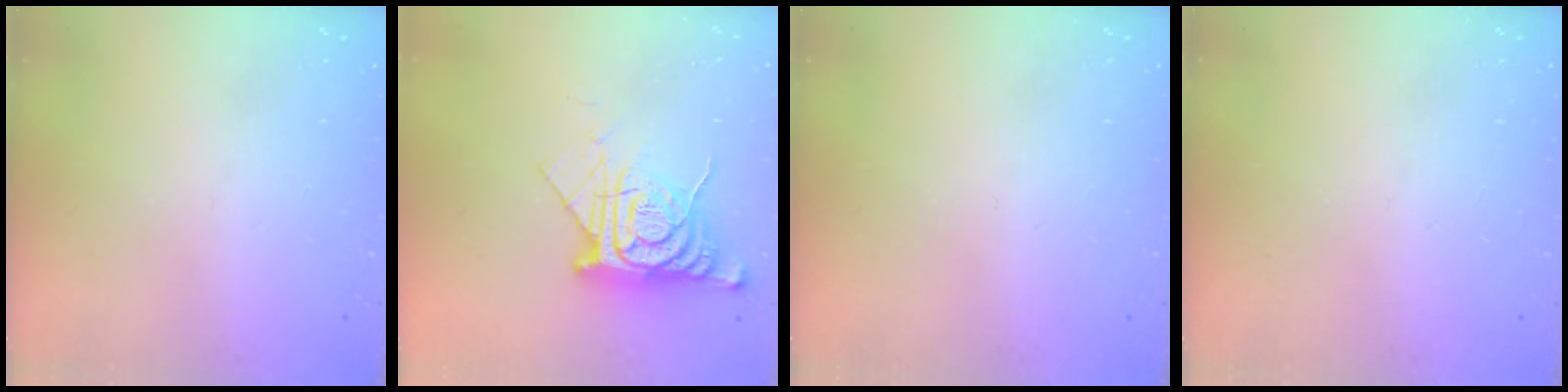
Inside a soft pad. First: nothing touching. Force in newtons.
{"total": 11.8, "press": 11.7, "slide": 1.0}
{"total": 0.0}
{"total": 0.0}